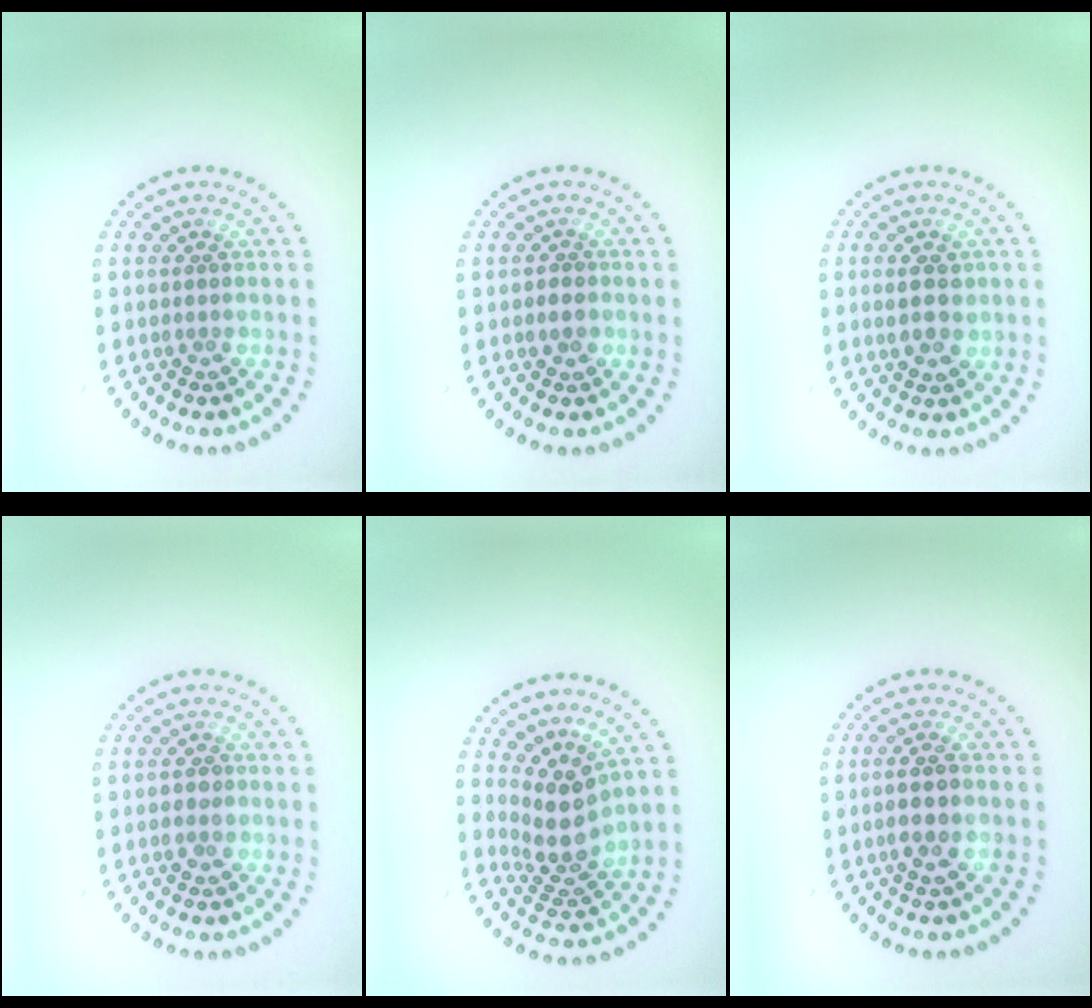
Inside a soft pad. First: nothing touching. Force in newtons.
{"total": 0.9, "press": 0.8, "slide": 0.2}
{"total": 3.0, "press": 2.9, "slide": 0.6}
{"total": 1.8, "press": 1.8, "slide": 0.2}
{"total": 3.9, "press": 2.9, "slide": 2.6}
{"total": 2.8, "press": 2.7, "slide": 0.7}